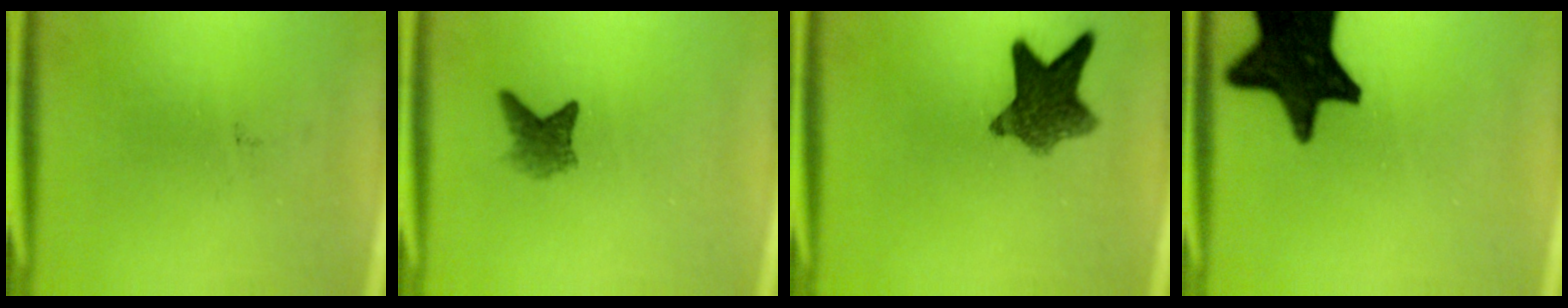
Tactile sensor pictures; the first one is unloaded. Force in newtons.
{"total": 2.7}
{"total": 8.8}
{"total": 18.5}